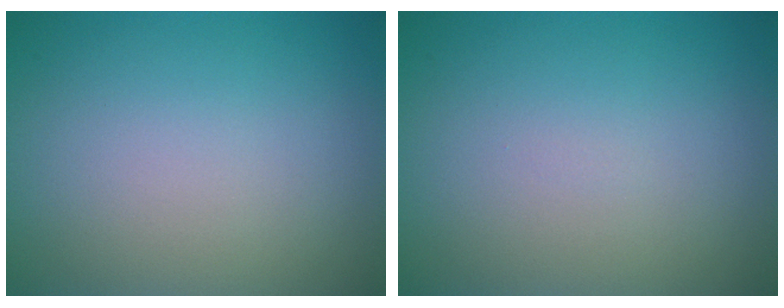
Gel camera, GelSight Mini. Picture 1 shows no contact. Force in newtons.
{"total": 0.0}